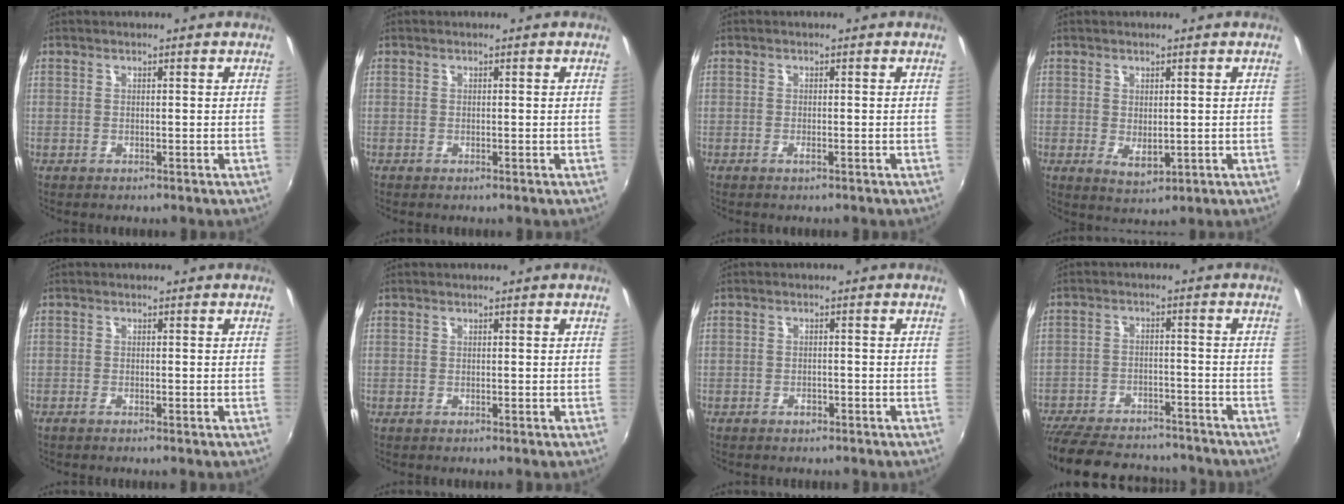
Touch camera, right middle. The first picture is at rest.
{"total": 0.0}
{"total": 0.8, "force": [-0.6, 0.1, 0.6], "torque": [-0.012, 0.000, -0.009]}
{"total": 3.7, "force": [-0.3, 1.4, 3.4], "torque": [-0.058, -0.012, 0.002]}
{"total": 0.9, "force": [-0.7, 0.1, 0.4], "torque": [-0.010, -0.002, -0.016]}
{"total": 0.0}
{"total": 1.5, "force": [-1.2, 0.7, 0.5], "torque": [-0.011, 0.000, -0.017]}
{"total": 21.6, "force": [-18.2, 7.7, 8.6], "torque": [-0.199, 0.000, -0.255]}